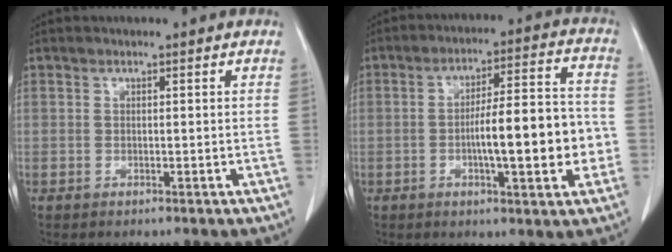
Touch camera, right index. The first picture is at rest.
{"total": 13.0, "force": [-2.4, 2.4, 12.6], "torque": [-0.194, 0.020, -0.035]}